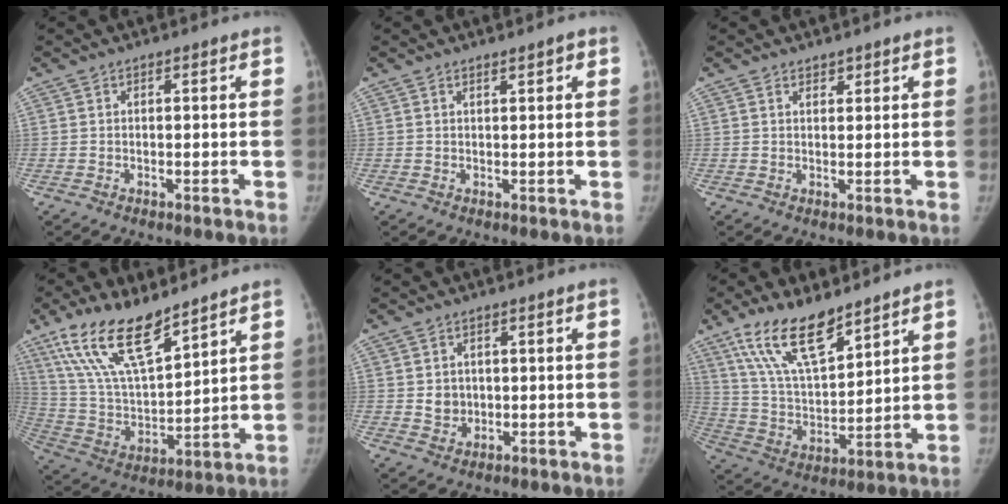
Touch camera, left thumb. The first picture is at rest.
{"total": 1.4, "force": [1.0, 0.4, 0.9], "torque": [-0.009, -0.004, 0.014]}
{"total": 1.6, "force": [1.3, 0.9, 0.3], "torque": [0.009, -0.008, 0.018]}
{"total": 18.0, "force": [12.3, 6.1, 11.6], "torque": [-0.192, -0.057, 0.244]}
{"total": 3.5, "force": [0.4, 3.1, 1.5], "torque": [-0.008, -0.002, 0.014]}
{"total": 16.1, "force": [11.1, 6.0, 10.0], "torque": [-0.154, -0.056, 0.218]}